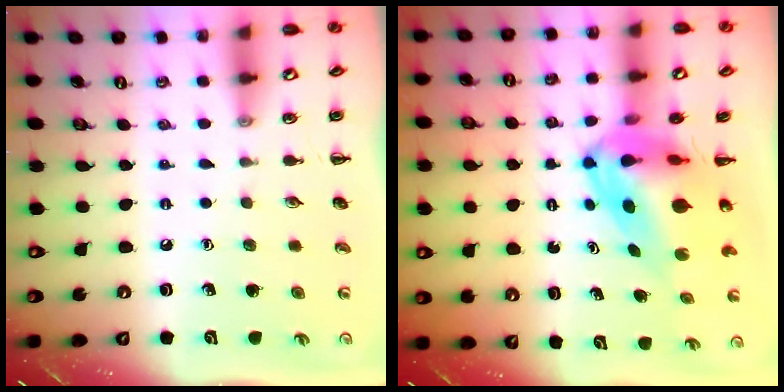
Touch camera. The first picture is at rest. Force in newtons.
{"total": 7.8, "press": 7.5, "slide": 2.1}